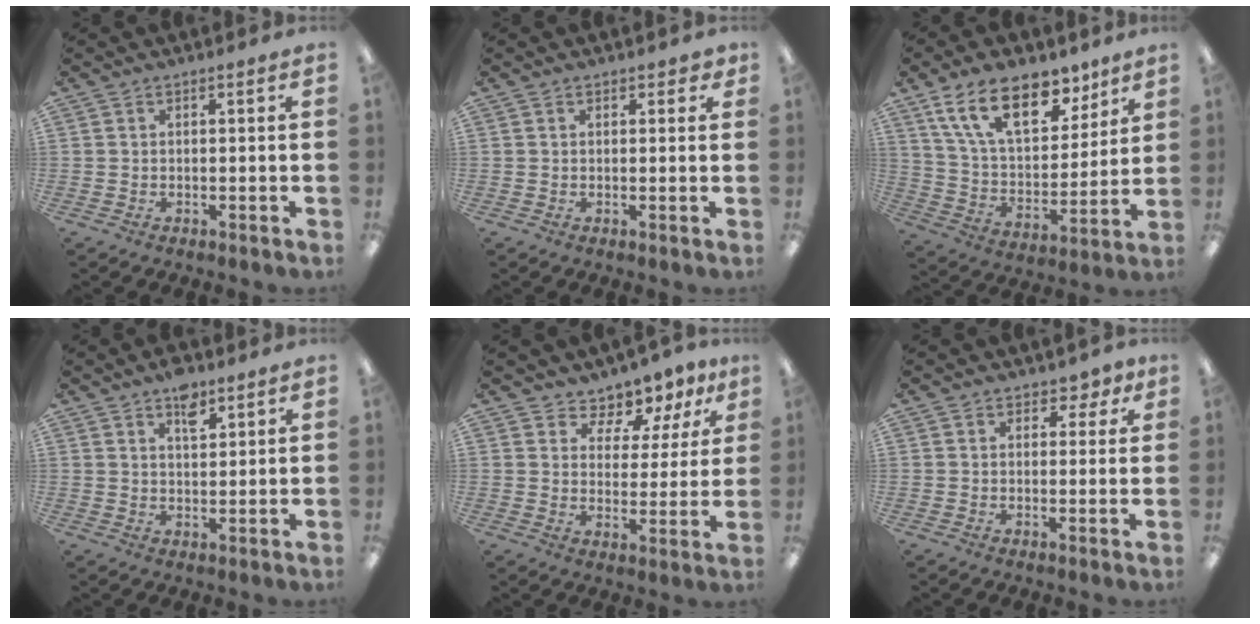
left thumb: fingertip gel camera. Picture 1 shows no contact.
{"total": 1.5, "force": [0.9, 1.1, 0.6], "torque": [0.003, -0.003, 0.013]}
{"total": 19.2, "force": [12.1, 9.7, 11.3], "torque": [-0.197, -0.047, 0.217]}
{"total": 5.5, "force": [3.8, 2.7, 3.0], "torque": [-0.036, -0.017, 0.063]}
{"total": 7.1, "force": [6.2, 3.3, 0.9], "torque": [-0.017, -0.057, 0.110]}
{"total": 3.1, "force": [1.5, 2.5, 0.9], "torque": [0.002, -0.002, 0.024]}